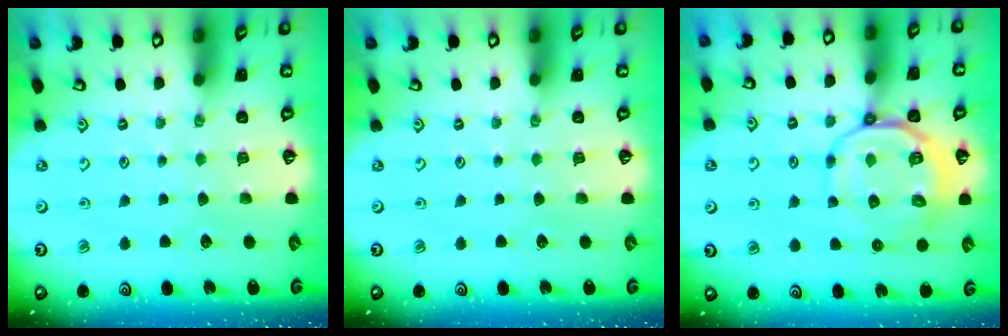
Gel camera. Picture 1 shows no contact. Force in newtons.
{"total": 0.0}
{"total": 11.9, "press": 11.7, "slide": 2.4}